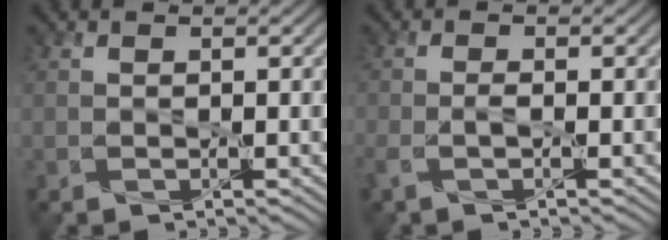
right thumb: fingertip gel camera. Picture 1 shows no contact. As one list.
[{"total": 1.9, "force": [-1.0, 0.6, 1.5], "torque": [-0.044, -0.001, -0.023]}]